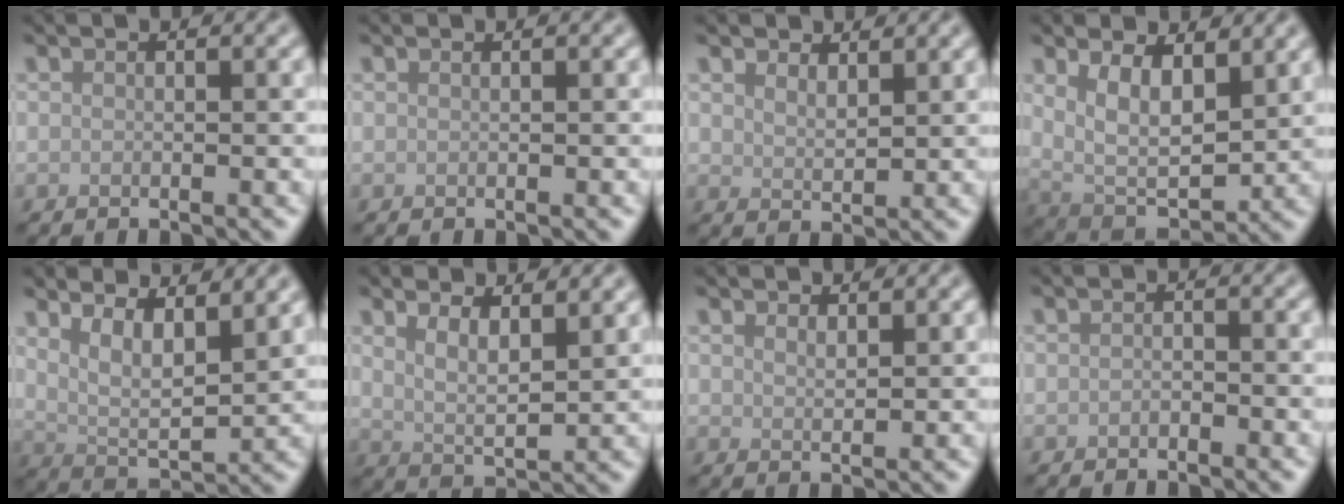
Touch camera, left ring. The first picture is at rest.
{"total": 0.6, "force": [0.4, 0.2, 0.3], "torque": [0.000, -0.001, 0.002]}
{"total": 2.3, "force": [1.9, 1.0, 0.9], "torque": [-0.020, 0.000, 0.034]}
{"total": 6.6, "force": [2.4, 3.2, 5.2], "torque": [-0.099, -0.009, 0.045]}
{"total": 6.4, "force": [3.6, 2.3, 4.8], "torque": [-0.088, -0.006, 0.067]}
{"total": 4.2, "force": [2.4, 1.5, 3.1], "torque": [-0.062, -0.008, 0.047]}
{"total": 1.5, "force": [1.1, 0.6, 0.7], "torque": [-0.014, -0.002, 0.024]}
{"total": 0.6, "force": [-0.4, 0.3, 0.3], "torque": [-0.006, -0.001, -0.007]}